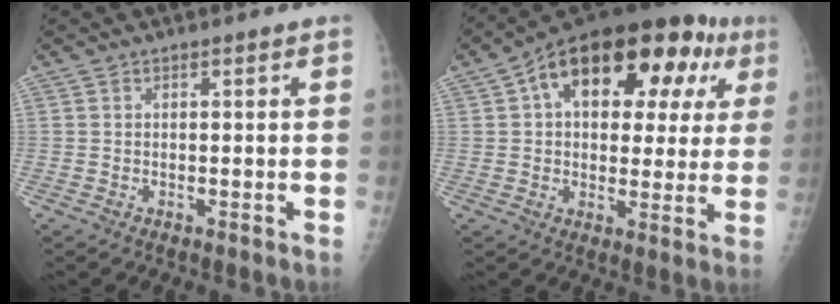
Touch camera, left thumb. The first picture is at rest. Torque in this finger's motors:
{"motor_torque": [0.23, 1.31, 1.45, -1.33, 0.15]}